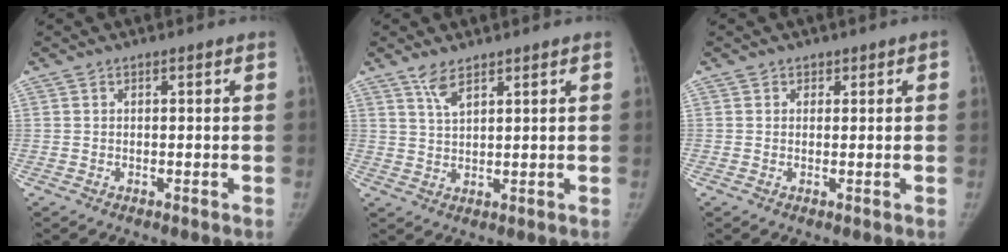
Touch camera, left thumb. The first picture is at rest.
{"total": 3.5, "force": [2.6, 1.0, 2.2], "torque": [-0.043, -0.011, 0.056]}
{"total": 1.1, "force": [0.5, 1.0, 0.0], "torque": [0.017, 0.000, 0.002]}